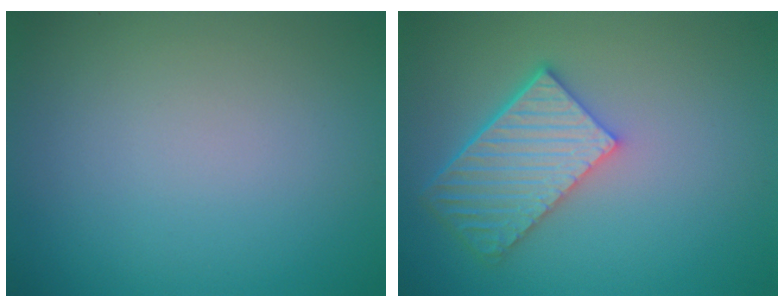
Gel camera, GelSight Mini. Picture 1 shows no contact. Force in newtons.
{"total": 5.7, "press": 4.7, "slide": 3.3}